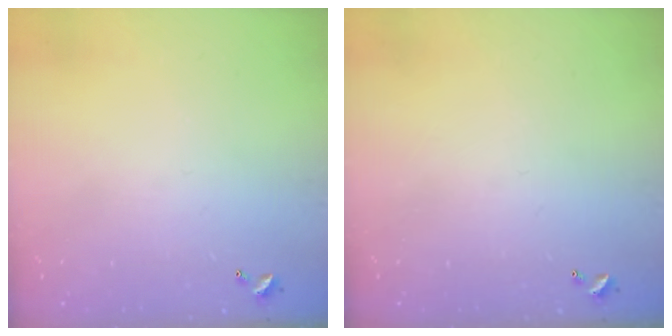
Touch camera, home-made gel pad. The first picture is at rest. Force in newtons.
{"total": 0.0}